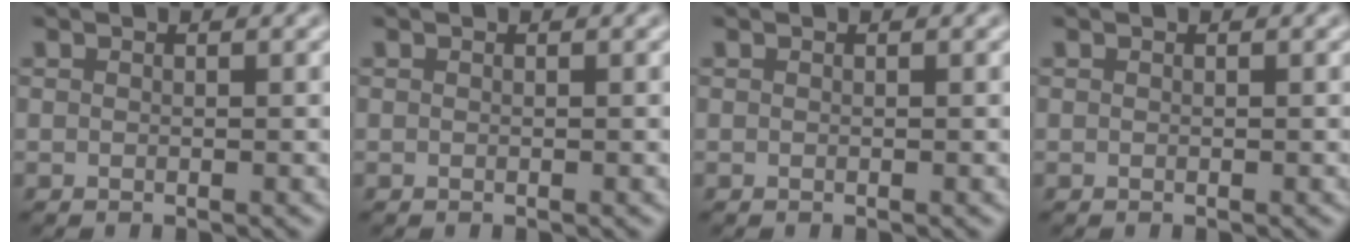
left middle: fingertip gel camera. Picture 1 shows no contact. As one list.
[{"total": 0.0}, {"total": 0.0}, {"total": 0.0}]